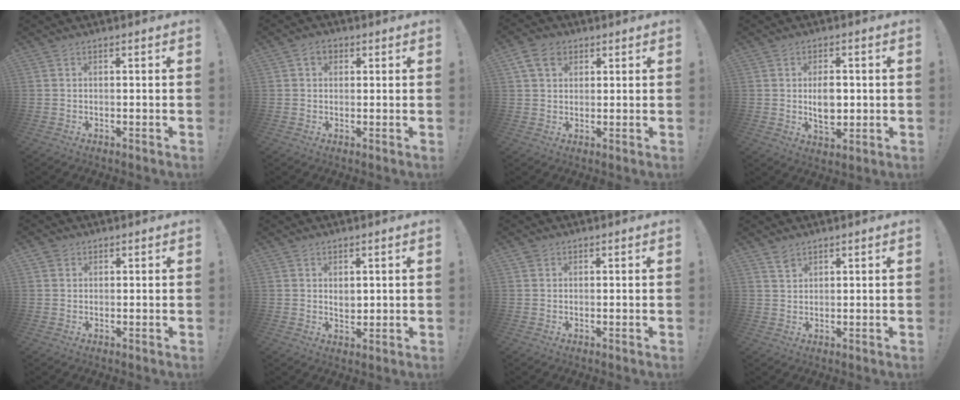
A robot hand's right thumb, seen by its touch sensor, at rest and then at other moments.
{"total": 3.4, "force": [1.2, 2.7, 1.6], "torque": [-0.020, -0.003, 0.021]}
{"total": 7.7, "force": [3.4, 5.6, 4.0], "torque": [-0.065, 0.000, 0.068]}
{"total": 7.2, "force": [0.0, 4.9, 5.3], "torque": [-0.082, -0.002, -0.004]}
{"total": 1.8, "force": [1.1, 1.4, 0.1], "torque": [0.001, -0.003, 0.019]}
{"total": 3.0, "force": [1.4, 2.3, 1.3], "torque": [-0.011, -0.010, 0.023]}
{"total": 0.9, "force": [0.7, 0.5, 0.1], "torque": [-0.007, 0.001, 0.014]}
{"total": 2.9, "force": [2.3, 1.5, 1.1], "torque": [-0.013, -0.011, 0.043]}